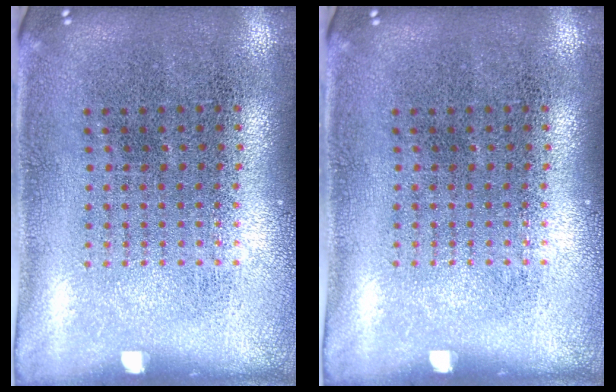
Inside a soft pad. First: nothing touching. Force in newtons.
{"total": 0.0}